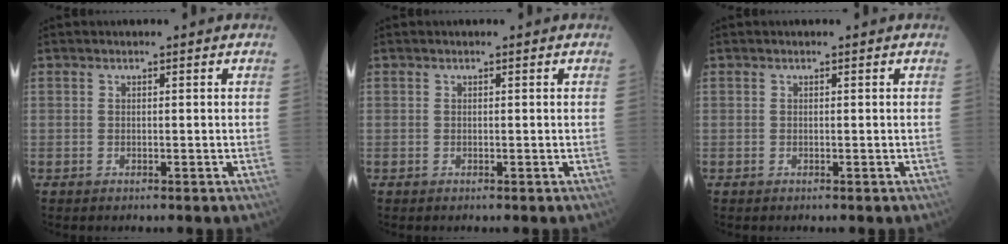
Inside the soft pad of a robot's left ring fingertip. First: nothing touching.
{"total": 0.0}
{"total": 0.0}